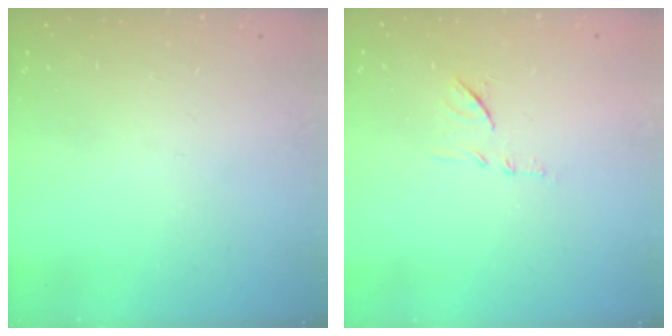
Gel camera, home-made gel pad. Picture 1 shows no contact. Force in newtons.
{"total": 8.7, "press": 8.7, "slide": 0.3}